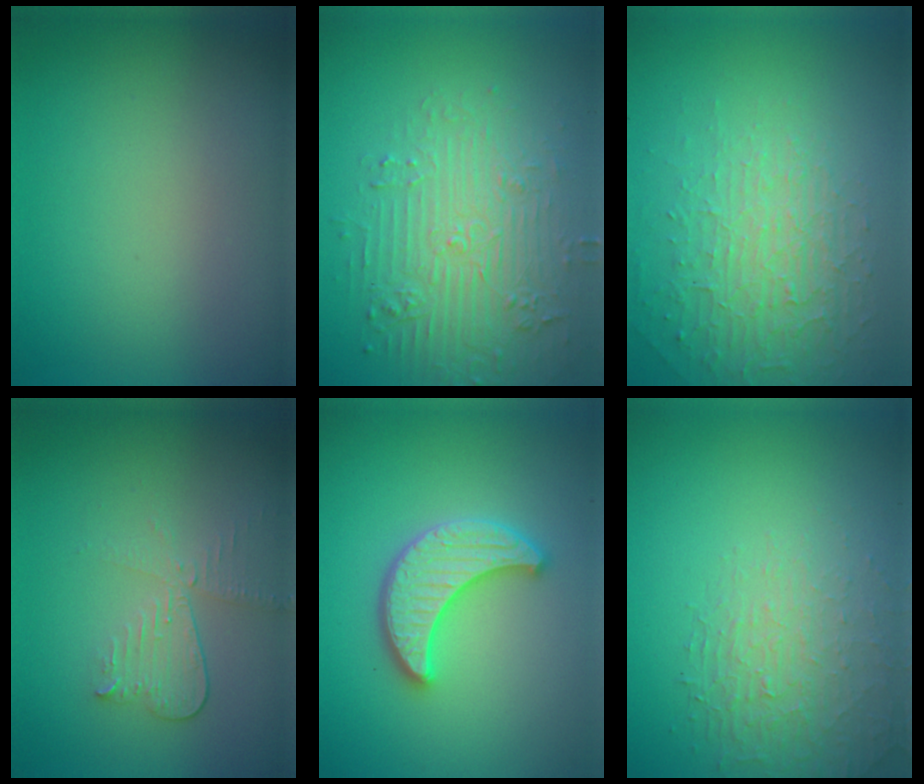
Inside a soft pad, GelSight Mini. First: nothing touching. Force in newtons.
{"total": 5.1, "press": 4.4, "slide": 2.7}
{"total": 5.1, "press": 3.4, "slide": 3.7}
{"total": 3.0, "press": 2.6, "slide": 1.5}
{"total": 4.8, "press": 4.8, "slide": 0.8}
{"total": 1.9, "press": 1.4, "slide": 1.3}